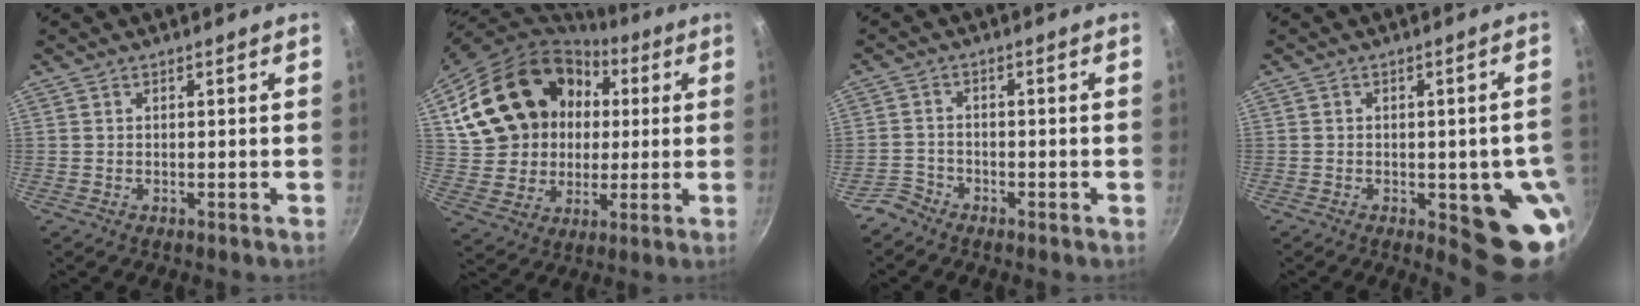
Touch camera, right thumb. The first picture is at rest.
{"total": 23.2, "force": [6.1, 18.6, 12.4], "torque": [-0.203, 0.034, 0.126]}
{"total": 3.0, "force": [-2.6, 1.6, 0.3], "torque": [-0.004, 0.028, -0.052]}
{"total": 11.7, "force": [-2.5, 4.5, 10.5], "torque": [-0.080, -0.003, -0.029]}